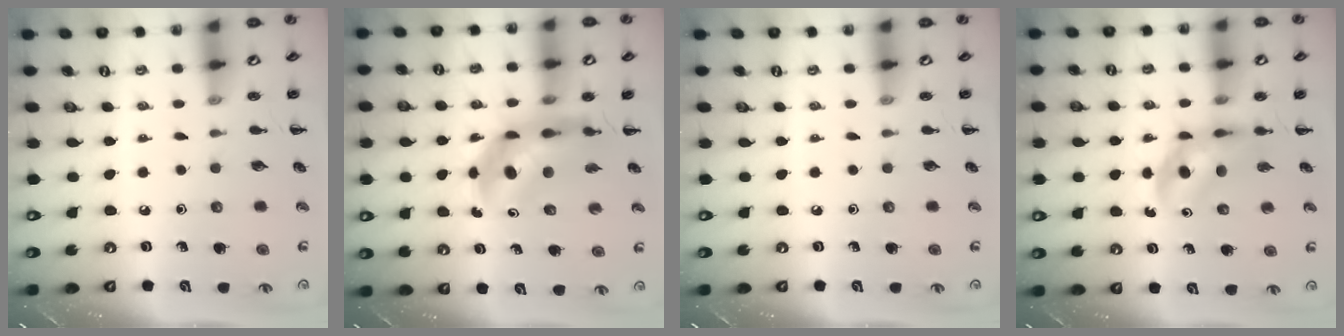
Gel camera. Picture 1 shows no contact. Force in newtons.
{"total": 6.0, "press": 5.9, "slide": 1.3}
{"total": 0.0}
{"total": 4.0, "press": 3.9, "slide": 0.9}